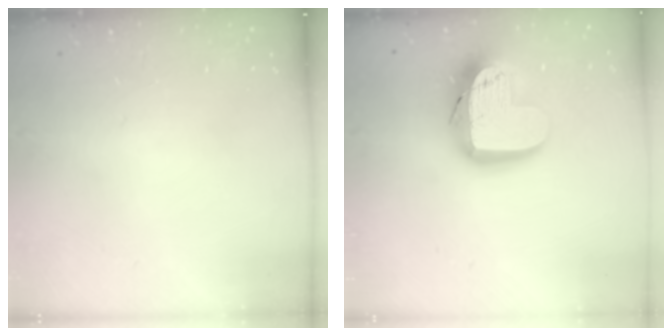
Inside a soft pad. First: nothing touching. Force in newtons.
{"total": 17.0, "press": 17.0, "slide": 1.3}